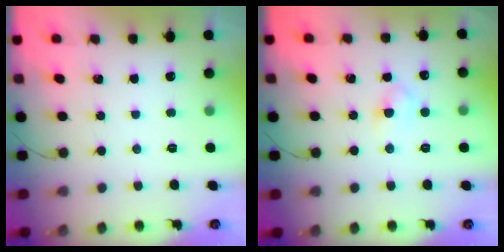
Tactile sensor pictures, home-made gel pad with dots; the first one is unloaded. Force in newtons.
{"total": 3.4, "press": 3.3, "slide": 1.1}